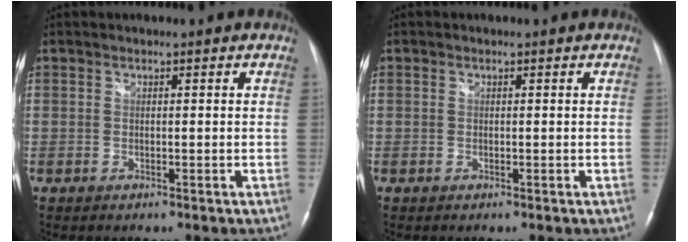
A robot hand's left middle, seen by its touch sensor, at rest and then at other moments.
{"total": 0.0}